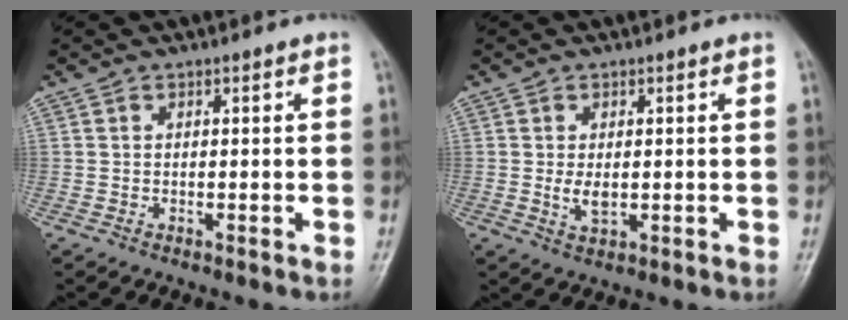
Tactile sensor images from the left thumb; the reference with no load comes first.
{"total": 2.9, "force": [0.2, 1.6, 2.5], "torque": [-0.043, -0.008, 0.009]}